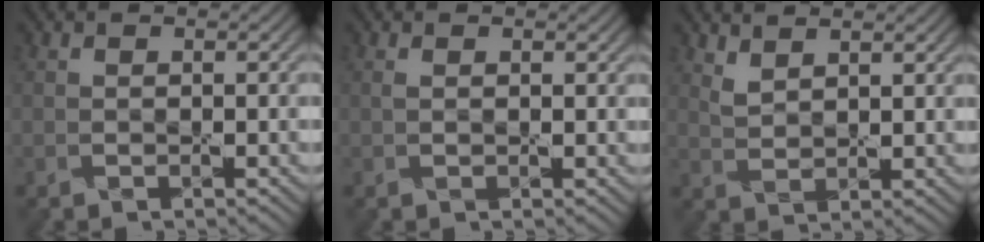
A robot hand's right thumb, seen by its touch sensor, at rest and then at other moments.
{"total": 1.1, "force": [0.4, 0.6, 0.8], "torque": [-0.019, -0.002, 0.009]}
{"total": 2.8, "force": [2.2, 1.1, 1.4], "torque": [-0.036, -0.004, 0.051]}